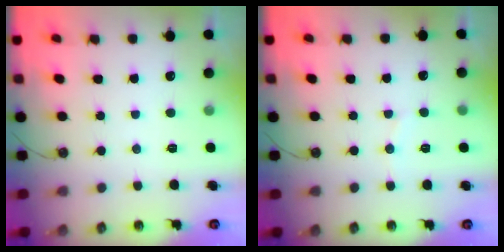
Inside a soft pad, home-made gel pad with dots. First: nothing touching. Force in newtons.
{"total": 3.7, "press": 3.6, "slide": 0.4}